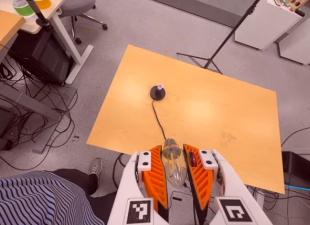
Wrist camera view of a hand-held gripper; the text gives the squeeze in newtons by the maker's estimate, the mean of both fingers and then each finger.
{"total": 22.9, "left": 24.7, "right": 21.1}